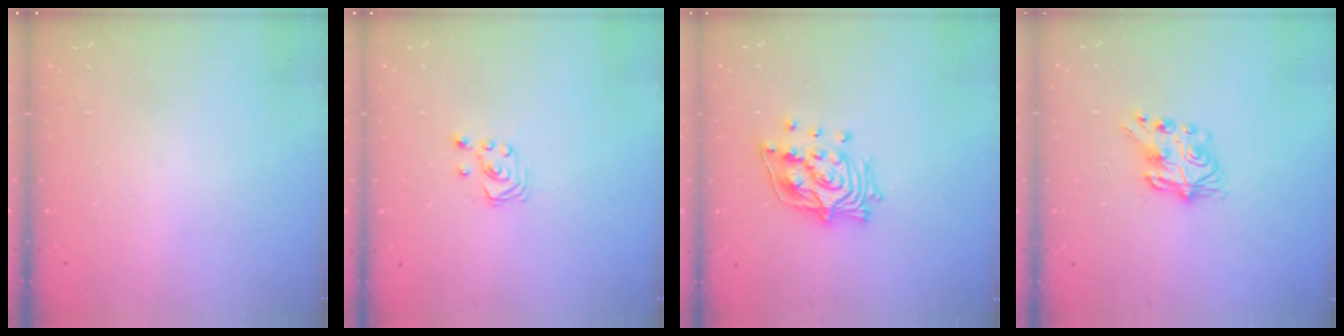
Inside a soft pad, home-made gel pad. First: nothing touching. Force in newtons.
{"total": 2.9, "press": 2.8, "slide": 0.3}
{"total": 14.0, "press": 13.9, "slide": 1.7}
{"total": 7.2, "press": 7.2, "slide": 0.4}